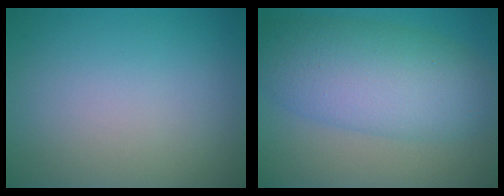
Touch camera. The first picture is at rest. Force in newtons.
{"total": 8.2, "press": 8.1, "slide": 0.2}